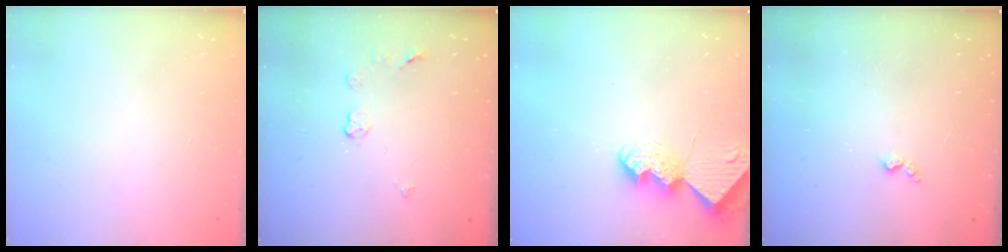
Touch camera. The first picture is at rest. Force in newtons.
{"total": 4.3, "press": 4.3, "slide": 0.5}
{"total": 8.3, "press": 8.3, "slide": 1.0}
{"total": 2.9, "press": 2.9, "slide": 0.5}